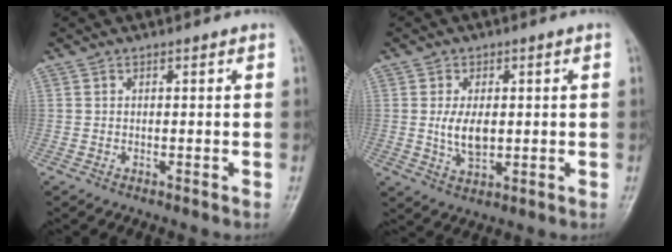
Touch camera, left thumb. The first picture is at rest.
{"total": 5.9, "force": [0.2, 3.5, 4.7], "torque": [-0.080, -0.001, 0.009]}